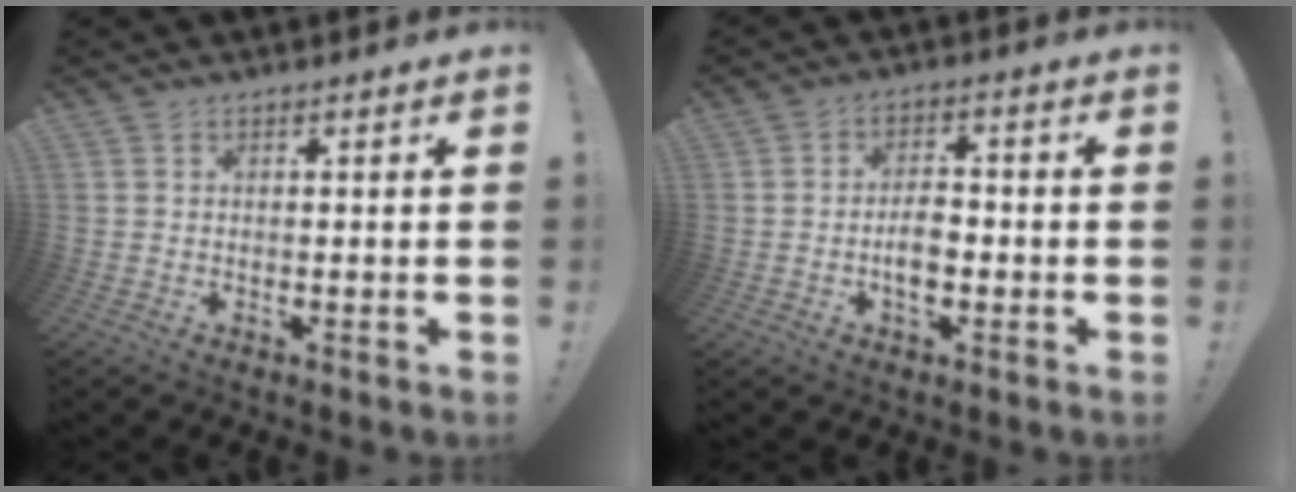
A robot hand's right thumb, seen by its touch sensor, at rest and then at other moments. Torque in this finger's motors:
{"motor_torque": [1.46, 1.22, -0.02, -0.17, 0.00]}